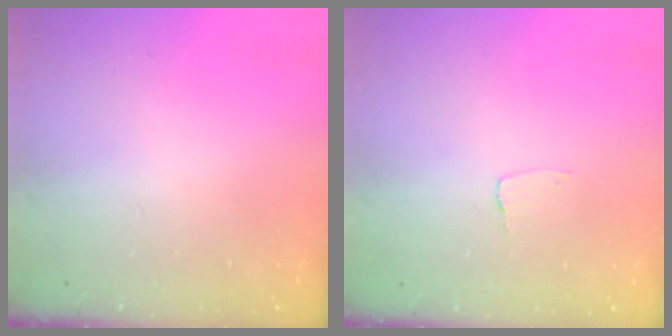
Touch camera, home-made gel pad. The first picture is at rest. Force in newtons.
{"total": 2.6, "press": 2.6, "slide": 0.2}